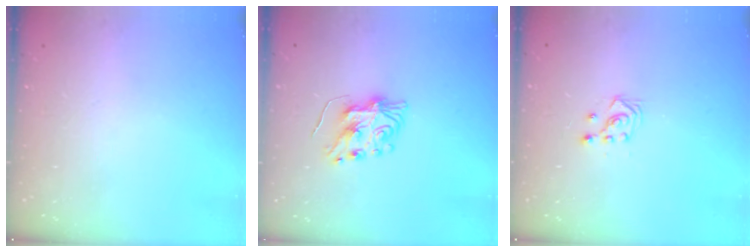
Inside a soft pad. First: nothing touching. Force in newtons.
{"total": 8.2, "press": 8.2, "slide": 0.7}
{"total": 3.0, "press": 2.8, "slide": 1.0}